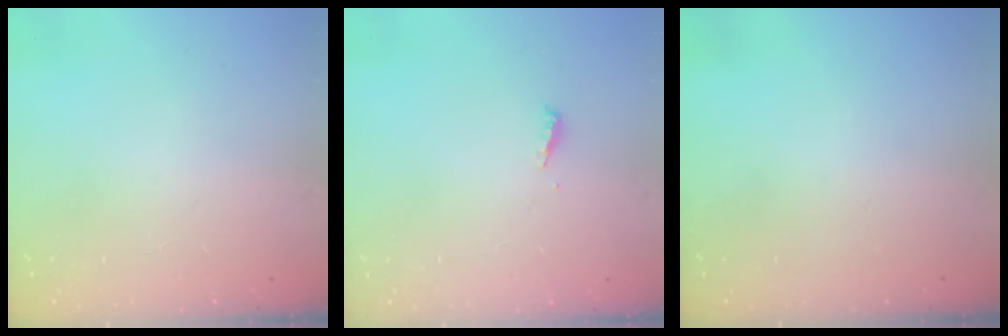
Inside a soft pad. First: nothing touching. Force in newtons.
{"total": 3.6, "press": 3.6, "slide": 0.4}
{"total": 0.0}